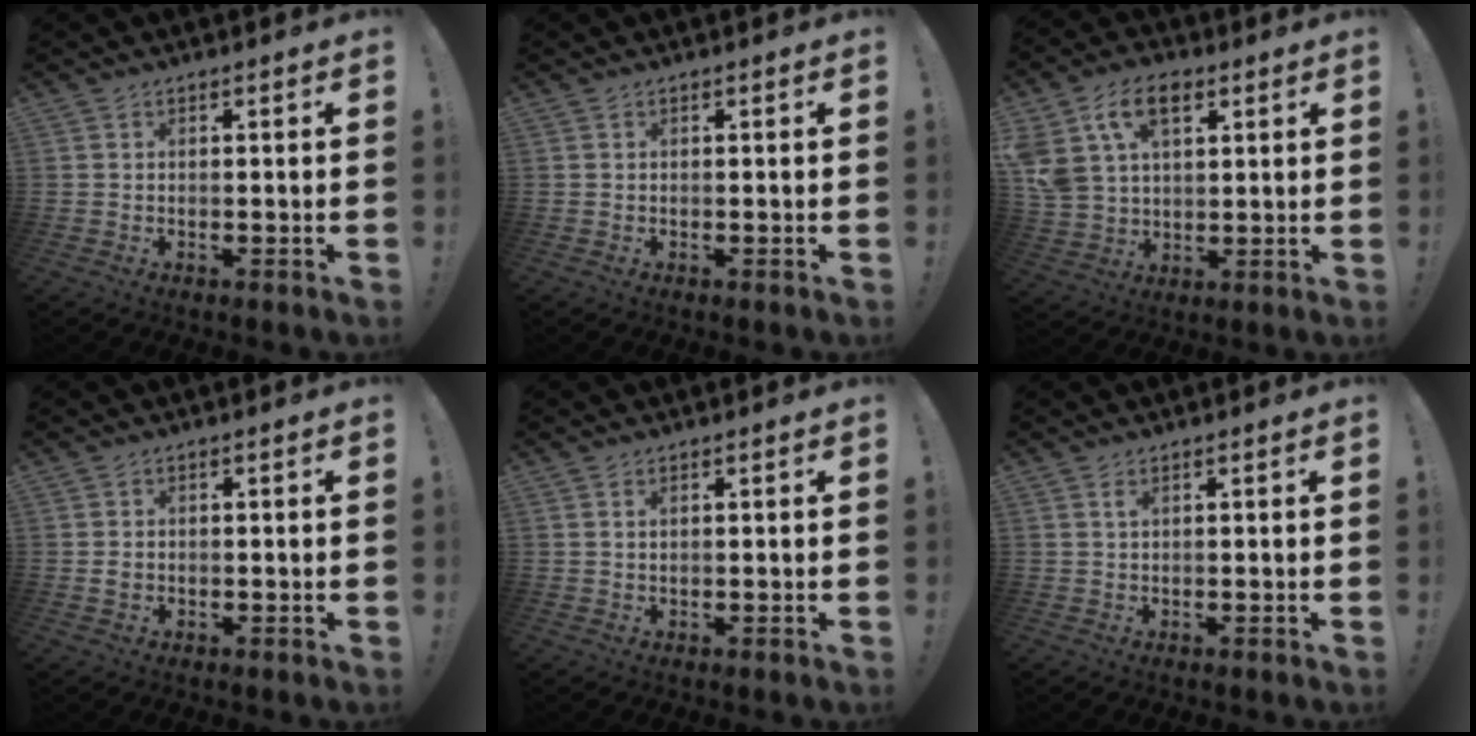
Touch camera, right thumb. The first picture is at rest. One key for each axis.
{"total": 0.0}
{"total": 14.8, "fx": 6.8, "fy": 9.5, "fz": 9.1, "tx": -0.169, "ty": -0.018, "tz": 0.125}
{"total": 1.3, "fx": -0.1, "fy": 1.2, "fz": 0.4, "tx": -0.016, "ty": 0.008, "tz": -0.001}
{"total": 0.8, "fx": 0.4, "fy": 0.3, "fz": 0.6, "tx": -0.004, "ty": -0.002, "tz": 0.005}
{"total": 1.0, "fx": 0.4, "fy": 0.2, "fz": 0.8, "tx": -0.011, "ty": -0.002, "tz": 0.005}